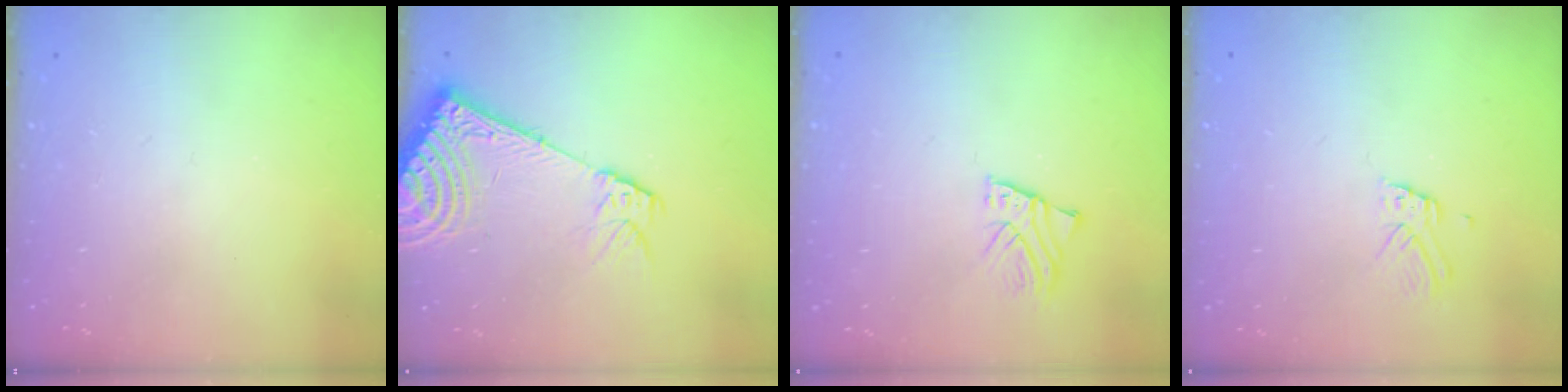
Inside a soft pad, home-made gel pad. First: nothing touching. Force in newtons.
{"total": 13.3, "press": 13.0, "slide": 2.7}
{"total": 2.0, "press": 2.0, "slide": 0.2}
{"total": 2.9, "press": 2.9, "slide": 0.1}